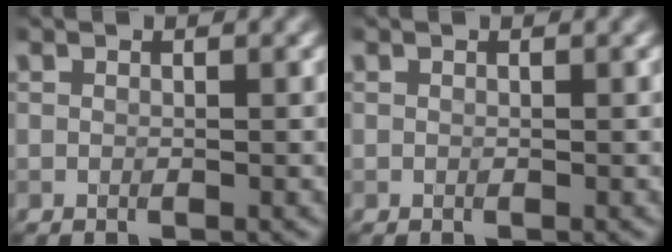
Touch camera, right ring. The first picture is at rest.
{"total": 0.0}